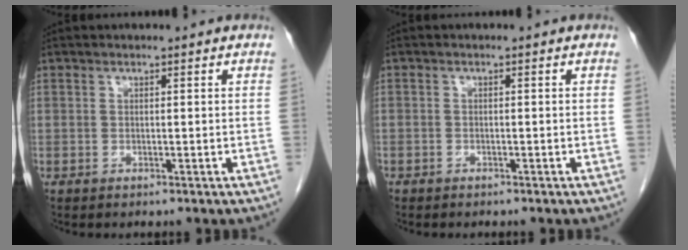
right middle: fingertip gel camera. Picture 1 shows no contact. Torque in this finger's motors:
{"motor_torque": [1.00, -0.99, -0.01, -0.16]}